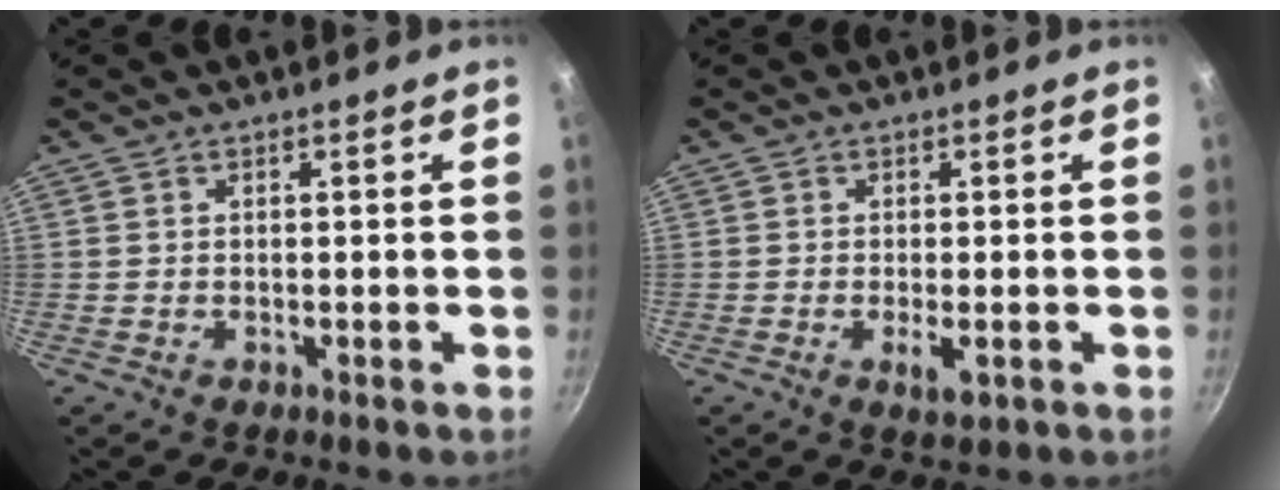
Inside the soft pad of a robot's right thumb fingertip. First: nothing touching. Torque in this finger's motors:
{"motor_torque": [-0.46, 1.23, -0.14, -0.01, 0.06]}